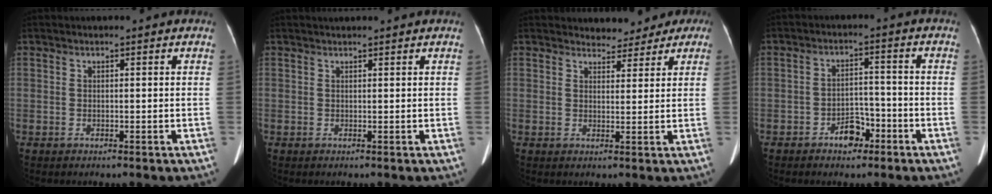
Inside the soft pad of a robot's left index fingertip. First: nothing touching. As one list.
[{"total": 2.0, "force": [1.9, -0.1, 0.7], "torque": [-0.008, 0.023, 0.030]}, {"total": 4.7, "force": [3.9, 2.6, 0.5], "torque": [0.003, 0.009, 0.040]}, {"total": 4.2, "force": [-2.7, 2.3, 2.1], "torque": [-0.035, 0.012, -0.043]}]